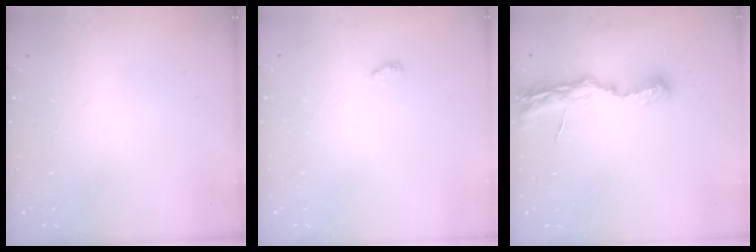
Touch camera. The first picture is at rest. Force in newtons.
{"total": 6.4, "press": 3.3, "slide": 5.5}
{"total": 8.0, "press": 8.0, "slide": 0.7}